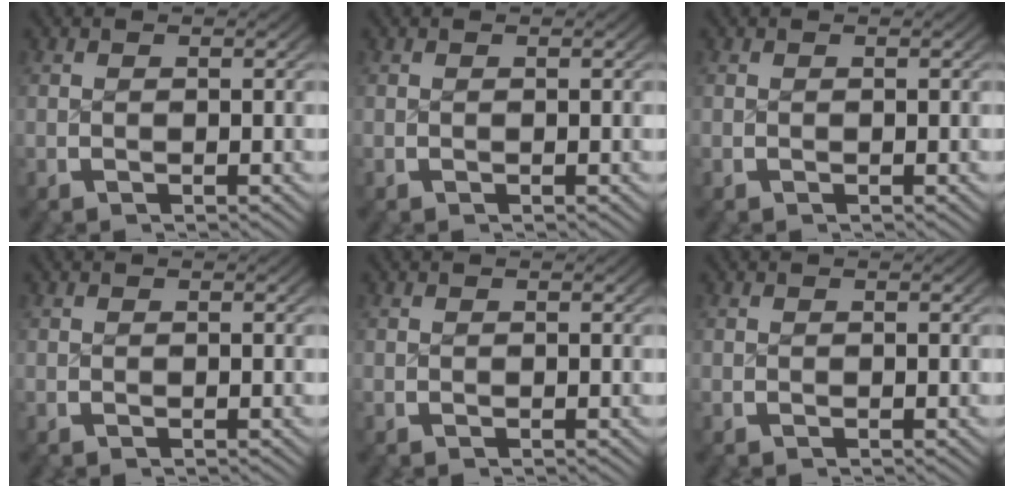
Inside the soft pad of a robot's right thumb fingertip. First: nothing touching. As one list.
[{"total": 0.0}, {"total": 0.0}, {"total": 0.0}, {"total": 0.0}, {"total": 0.0}]